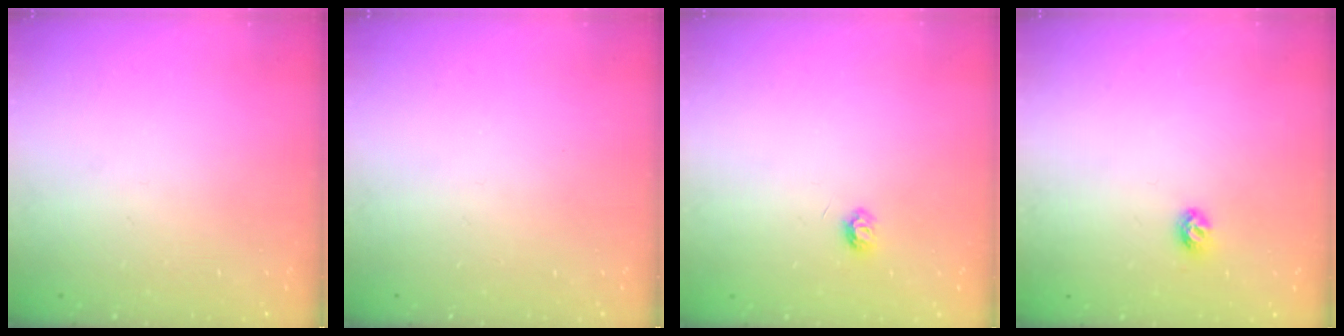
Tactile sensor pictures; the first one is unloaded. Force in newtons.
{"total": 0.0}
{"total": 4.3, "press": 4.3, "slide": 0.5}
{"total": 5.9, "press": 5.9, "slide": 0.8}